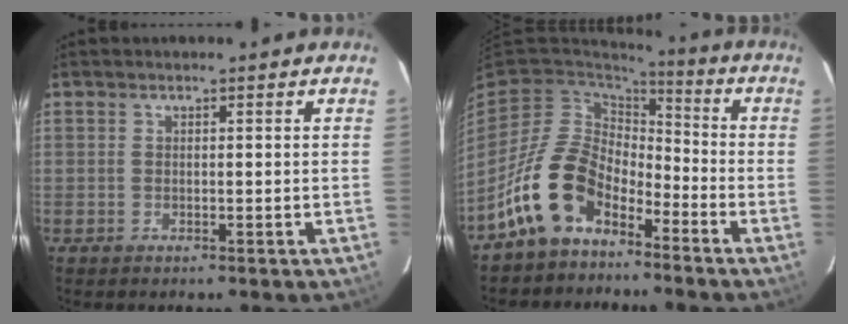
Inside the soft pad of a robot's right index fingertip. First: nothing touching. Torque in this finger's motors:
{"motor_torque": [1.41, -0.62, 0.96, 0.19]}